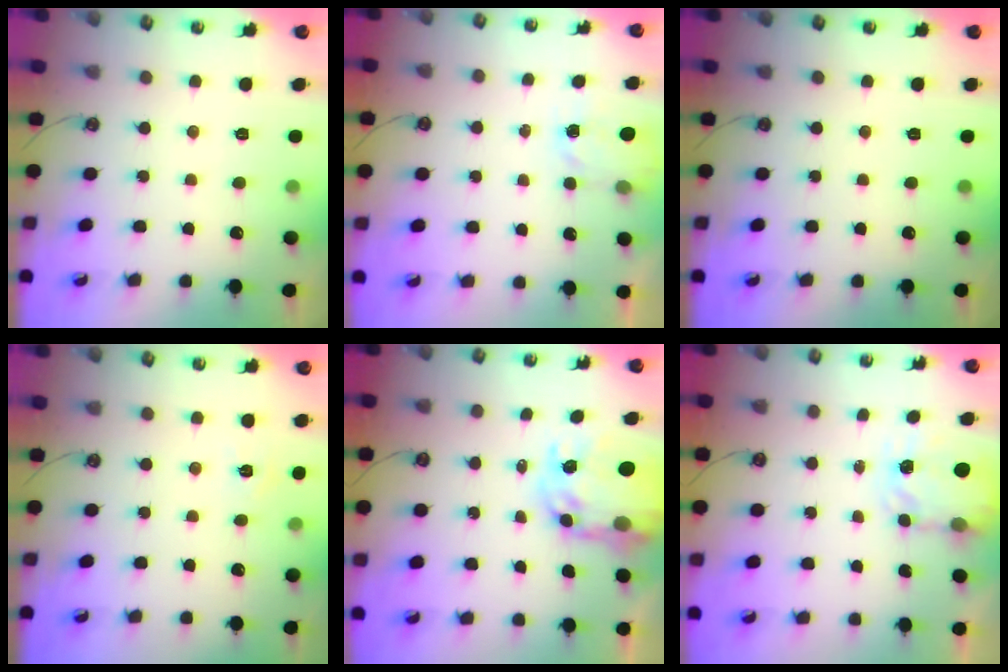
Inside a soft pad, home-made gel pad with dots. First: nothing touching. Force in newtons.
{"total": 1.5, "press": 1.5, "slide": 0.2}
{"total": 0.0}
{"total": 4.2, "press": 4.2, "slide": 0.4}
{"total": 10.6, "press": 10.5, "slide": 1.0}
{"total": 3.8, "press": 3.8, "slide": 0.6}